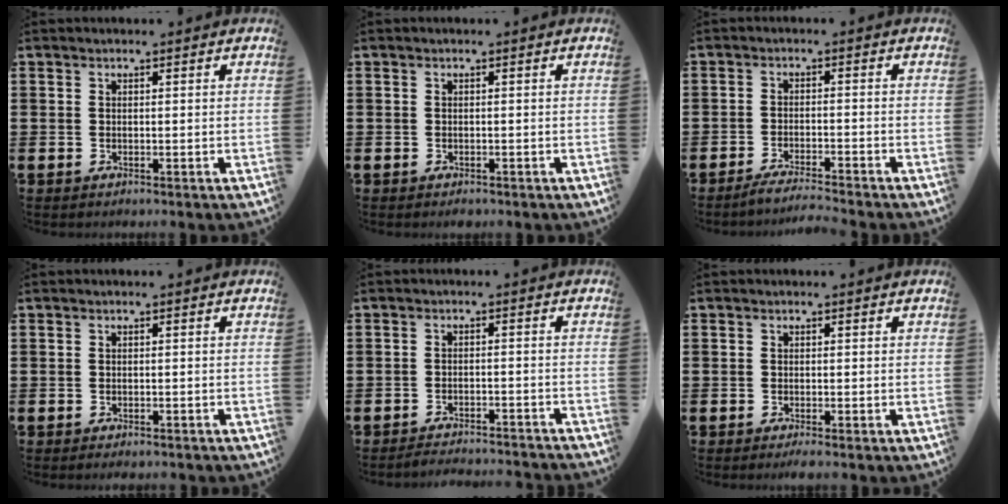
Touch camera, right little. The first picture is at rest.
{"total": 0.0}
{"total": 2.6, "force": [-2.3, -0.3, 1.0], "torque": [-0.014, 0.004, -0.044]}
{"total": 0.5, "force": [-0.5, 0.1, 0.1], "torque": [-0.004, -0.002, -0.010]}
{"total": 2.3, "force": [-2.3, -0.2, 0.0], "torque": [-0.003, 0.005, -0.049]}
{"total": 0.8, "force": [-0.5, 0.0, 0.6], "torque": [-0.010, -0.002, -0.009]}